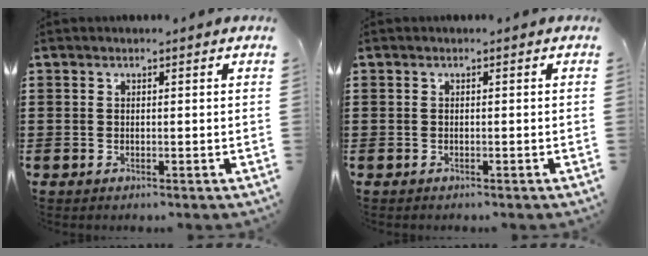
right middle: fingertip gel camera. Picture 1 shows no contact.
{"total": 0.0}